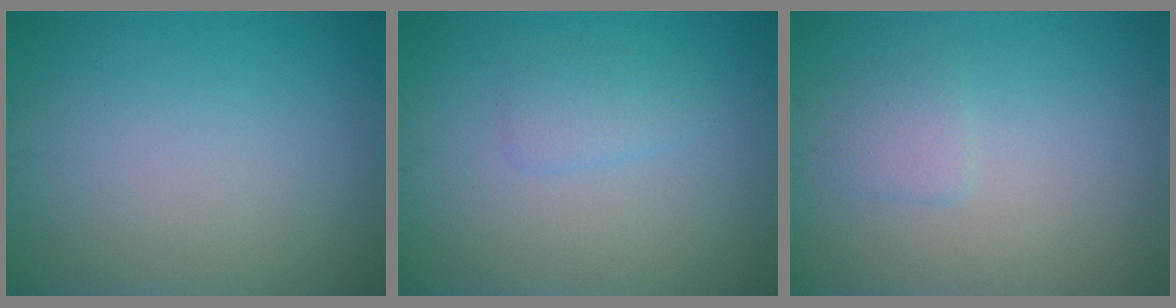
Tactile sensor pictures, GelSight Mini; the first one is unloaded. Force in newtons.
{"total": 1.6, "press": 1.6, "slide": 0.1}
{"total": 1.4, "press": 1.3, "slide": 0.3}